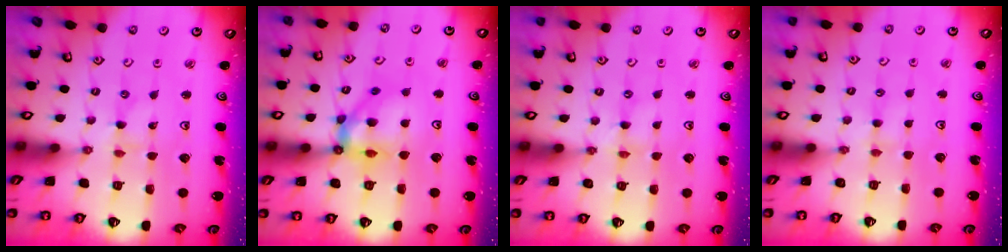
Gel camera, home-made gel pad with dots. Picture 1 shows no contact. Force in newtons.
{"total": 11.7, "press": 11.6, "slide": 1.7}
{"total": 0.0}
{"total": 2.4, "press": 2.3, "slide": 0.4}